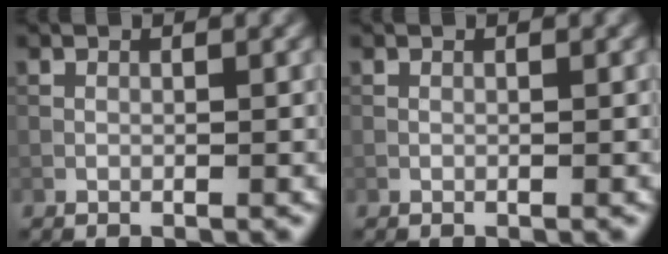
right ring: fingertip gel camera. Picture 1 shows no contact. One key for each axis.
{"total": 0.0}